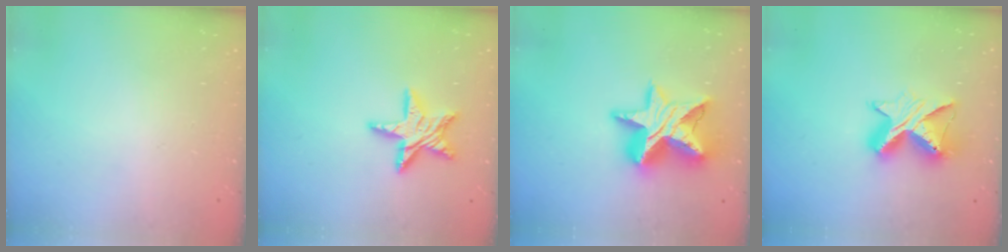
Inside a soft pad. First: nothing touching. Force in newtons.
{"total": 13.1, "press": 13.0, "slide": 1.2}
{"total": 18.7, "press": 18.7, "slide": 1.2}
{"total": 10.3, "press": 10.3, "slide": 1.0}